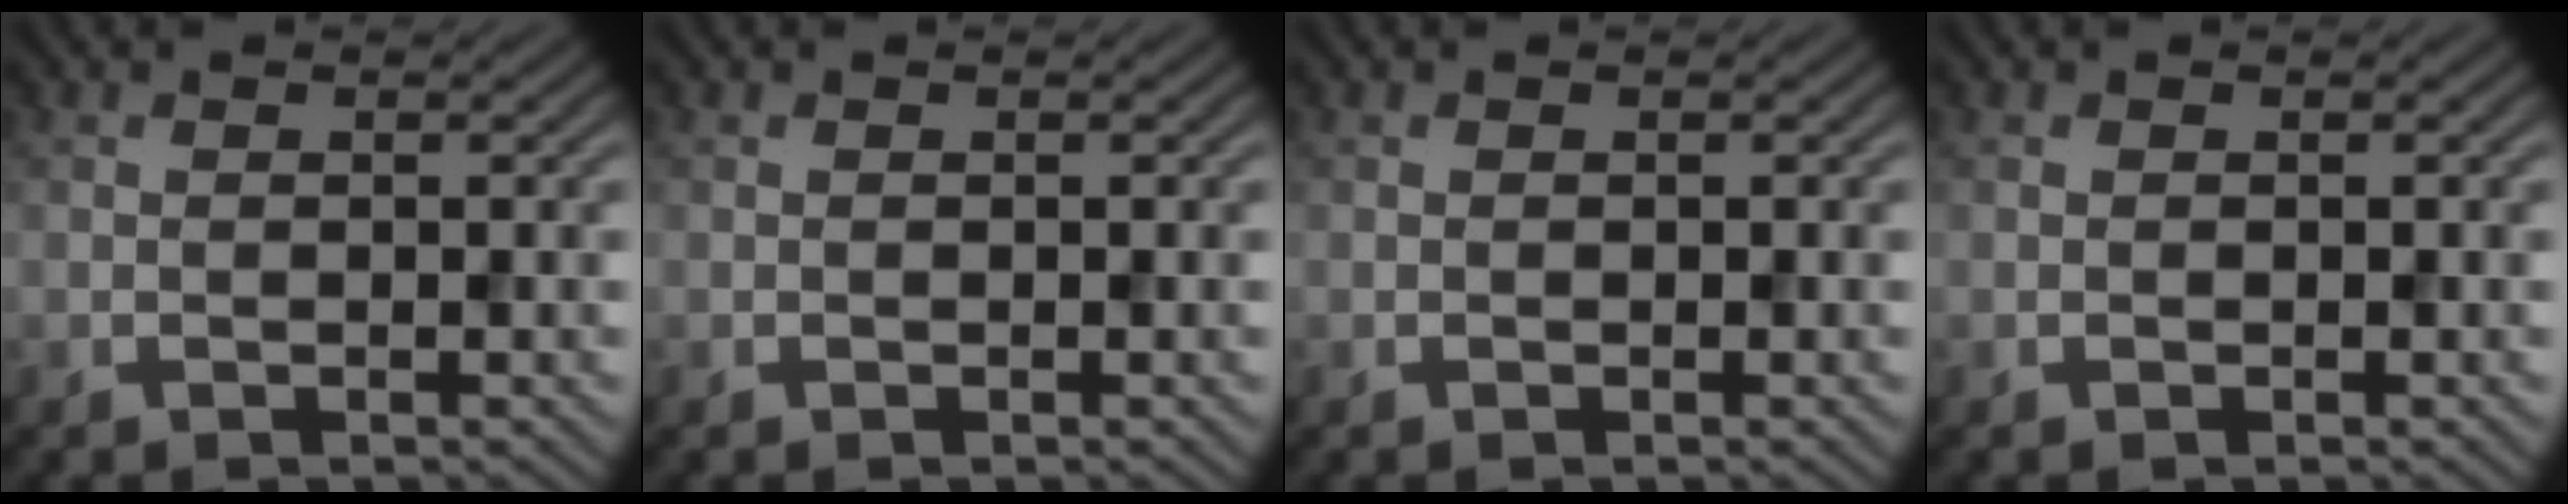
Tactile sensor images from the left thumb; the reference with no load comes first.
{"total": 0.0}
{"total": 0.0}
{"total": 0.0}